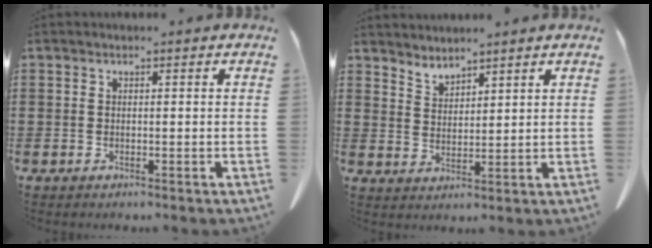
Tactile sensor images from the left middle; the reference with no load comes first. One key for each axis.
{"total": 3.0, "fx": 3.0, "fy": 0.2, "fz": -0.2, "tx": -0.005, "ty": -0.012, "tz": 0.058}